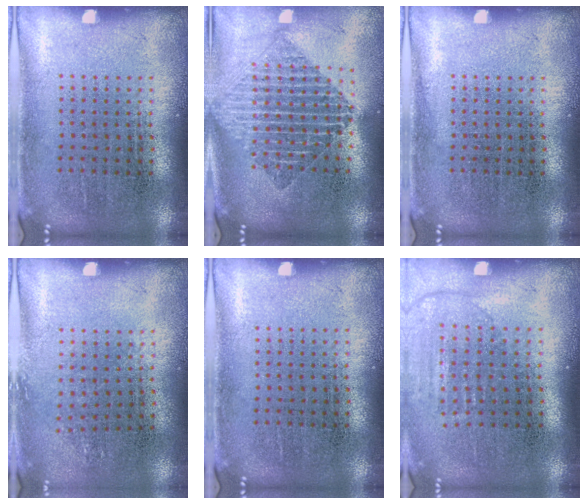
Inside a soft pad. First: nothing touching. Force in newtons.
{"total": 1.9, "press": 1.6, "slide": 1.1}
{"total": 0.0}
{"total": 0.8, "press": 0.7, "slide": 0.4}
{"total": 0.0}
{"total": 1.3, "press": 1.2, "slide": 0.6}